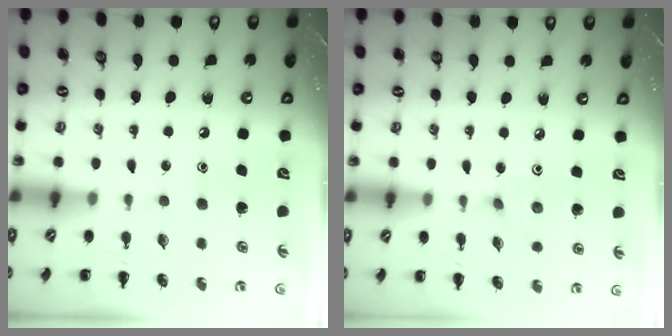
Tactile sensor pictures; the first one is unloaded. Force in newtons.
{"total": 1.7, "press": 1.6, "slide": 0.6}